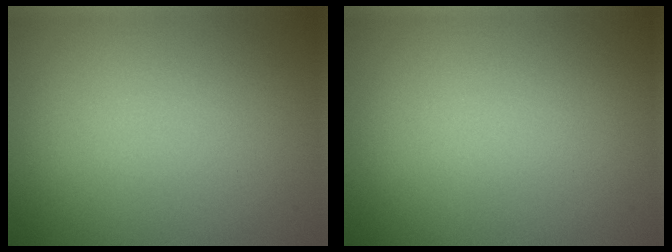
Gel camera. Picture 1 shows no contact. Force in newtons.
{"total": 0.0}